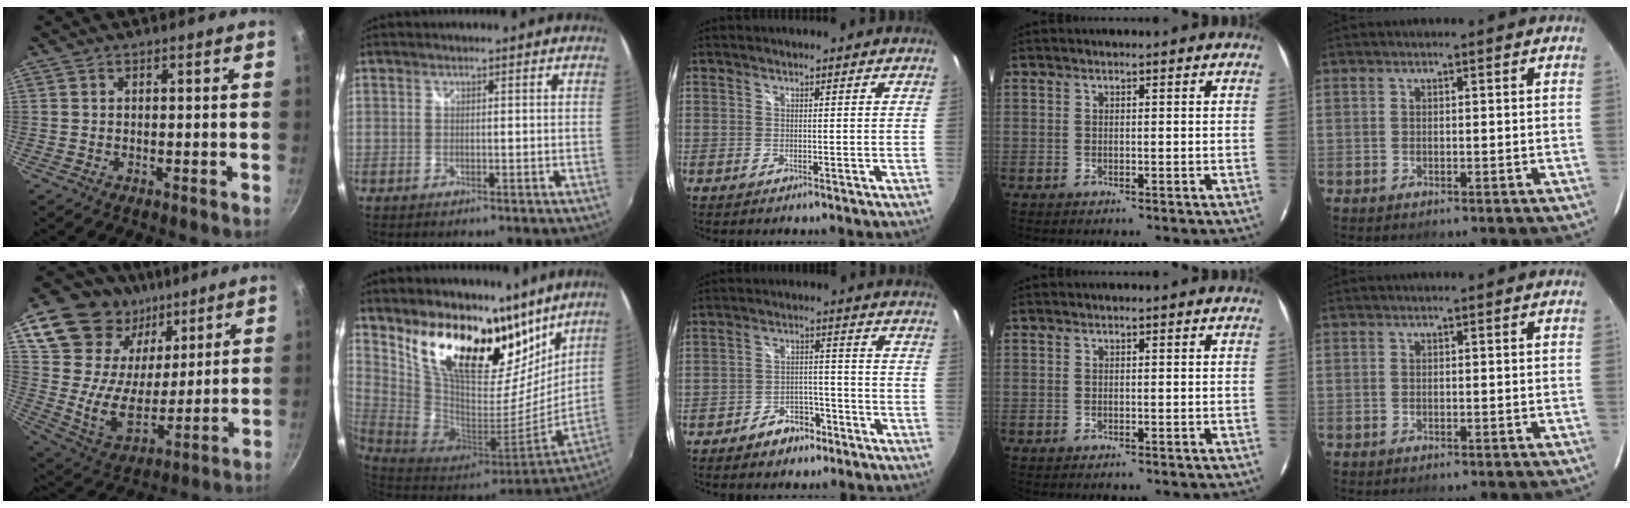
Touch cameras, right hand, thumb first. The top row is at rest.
{"thumb": {"total": 23.8, "force": [13.1, 16.2, 11.6], "torque": [-0.185, -0.057, 0.241]}, "index": {"total": 22.2, "force": [14.2, 9.8, 13.9], "torque": [-0.239, 0.005, 0.260]}, "middle": {"total": 6.2, "force": [-4.4, 3.5, 2.6], "torque": [-0.058, 0.017, -0.057]}}